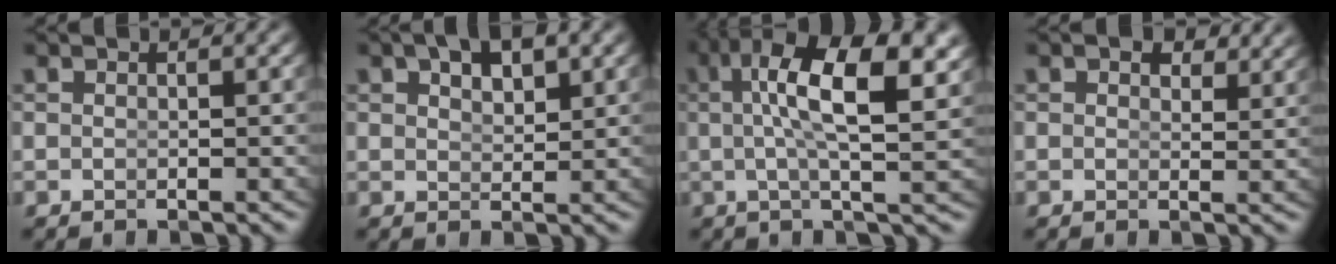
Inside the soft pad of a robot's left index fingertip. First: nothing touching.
{"total": 3.6, "force": [2.6, 1.2, 2.3], "torque": [-0.026, 0.003, 0.047]}
{"total": 9.2, "force": [2.9, 2.7, 8.3], "torque": [-0.139, 0.008, 0.044]}
{"total": 2.0, "force": [1.6, 0.8, 0.9], "torque": [-0.014, -0.007, 0.028]}